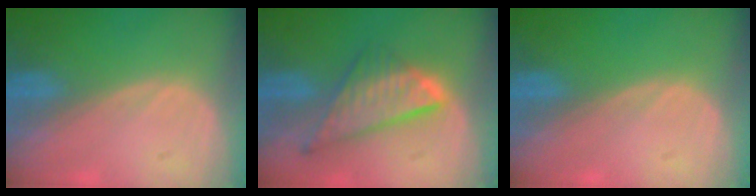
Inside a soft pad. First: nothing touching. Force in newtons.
{"total": 8.8, "press": 7.5, "slide": 4.5}
{"total": 0.0}